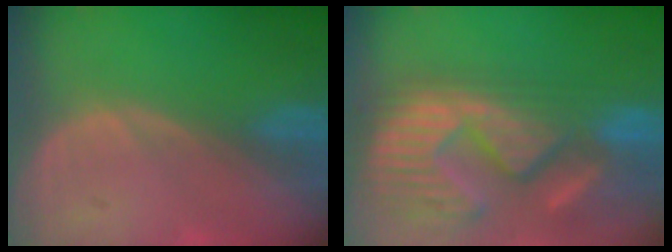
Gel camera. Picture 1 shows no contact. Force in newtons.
{"total": 15.3, "press": 12.5, "slide": 8.8}